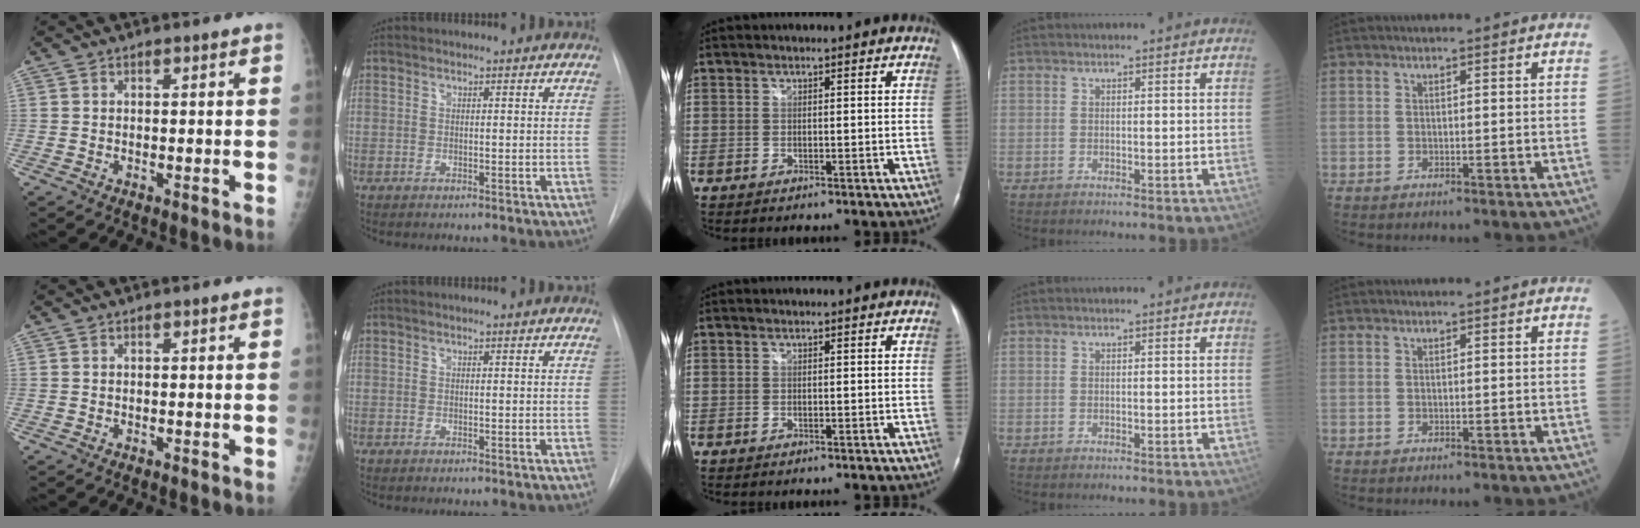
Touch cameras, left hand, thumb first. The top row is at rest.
{}